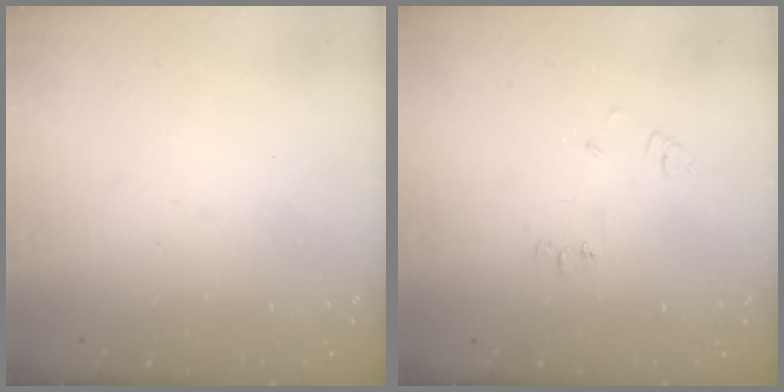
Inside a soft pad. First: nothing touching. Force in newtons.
{"total": 4.9, "press": 4.8, "slide": 0.7}